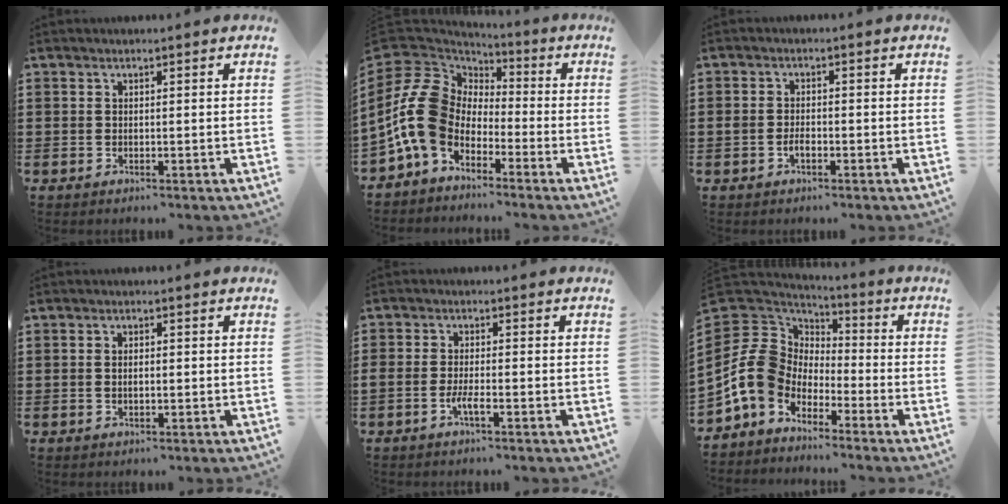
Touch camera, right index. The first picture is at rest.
{"total": 12.1, "force": [-2.7, 9.2, 7.5], "torque": [-0.216, 0.009, -0.059]}
{"total": 1.9, "force": [-0.9, 0.8, 1.4], "torque": [-0.029, -0.001, -0.015]}
{"total": 1.6, "force": [-0.1, 0.5, 1.6], "torque": [-0.030, 0.001, -0.003]}
{"total": 2.8, "force": [-1.5, 0.5, 2.3], "torque": [-0.054, -0.004, -0.031]}
{"total": 9.3, "force": [-2.4, 7.7, 4.6], "torque": [-0.157, -0.004, -0.054]}